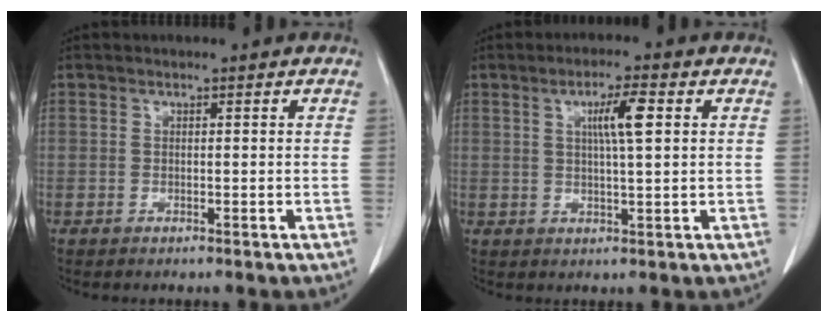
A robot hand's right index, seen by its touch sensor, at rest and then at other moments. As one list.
[{"total": 5.3, "force": [1.6, 0.2, 5.0], "torque": [-0.086, 0.001, 0.026]}]